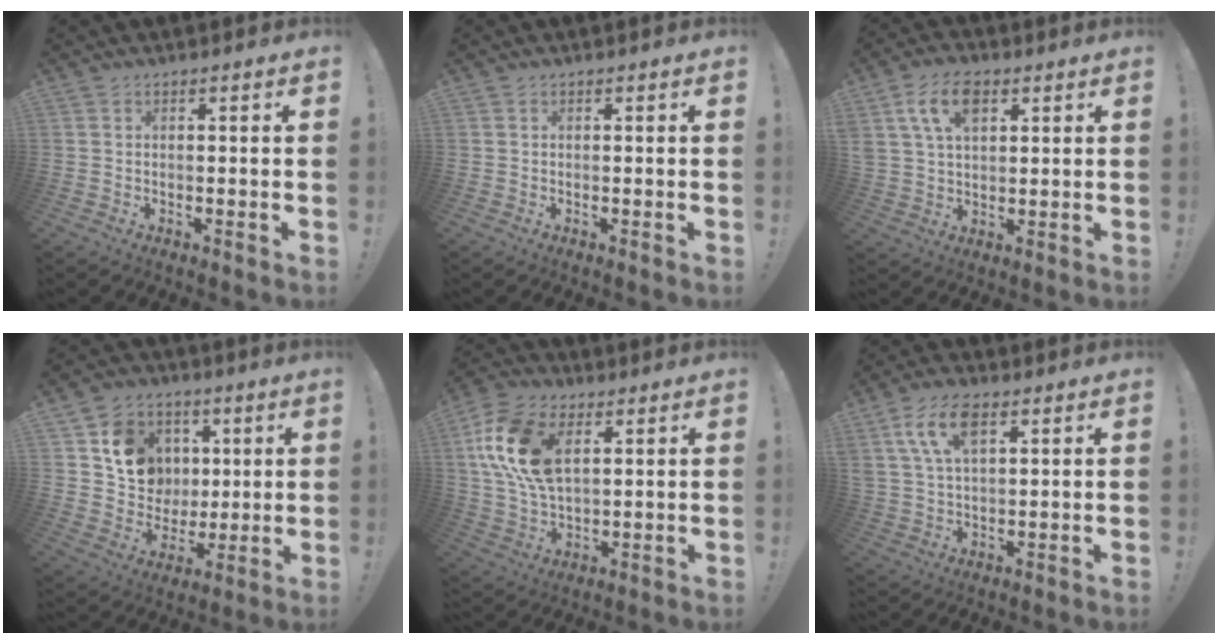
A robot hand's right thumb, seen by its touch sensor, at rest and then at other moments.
{"total": 0.0}
{"total": 10.5, "force": [4.6, 6.3, 7.0], "torque": [-0.134, 0.004, 0.085]}
{"total": 13.3, "force": [4.2, 11.7, 4.8], "torque": [-0.070, -0.013, 0.095]}
{"total": 17.8, "force": [5.7, 11.3, 12.6], "torque": [-0.252, -0.006, 0.105]}
{"total": 10.3, "force": [4.7, 5.2, 7.6], "torque": [-0.163, 0.002, 0.088]}